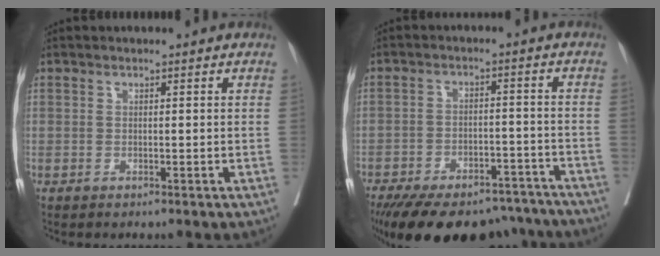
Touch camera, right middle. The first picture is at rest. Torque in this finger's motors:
{"motor_torque": [1.10, -1.04, 0.36, 0.11]}